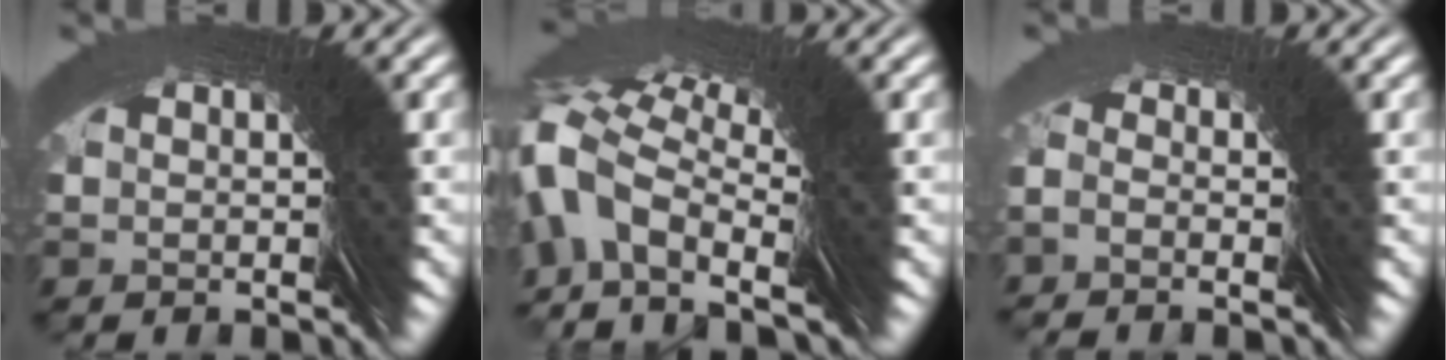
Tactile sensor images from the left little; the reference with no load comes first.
{"total": 4.2, "force": [2.2, 2.7, 2.2], "torque": [-0.044, 0.026, 0.008]}
{"total": 1.3, "force": [0.5, 1.2, 0.2], "torque": [0.002, 0.013, -0.009]}